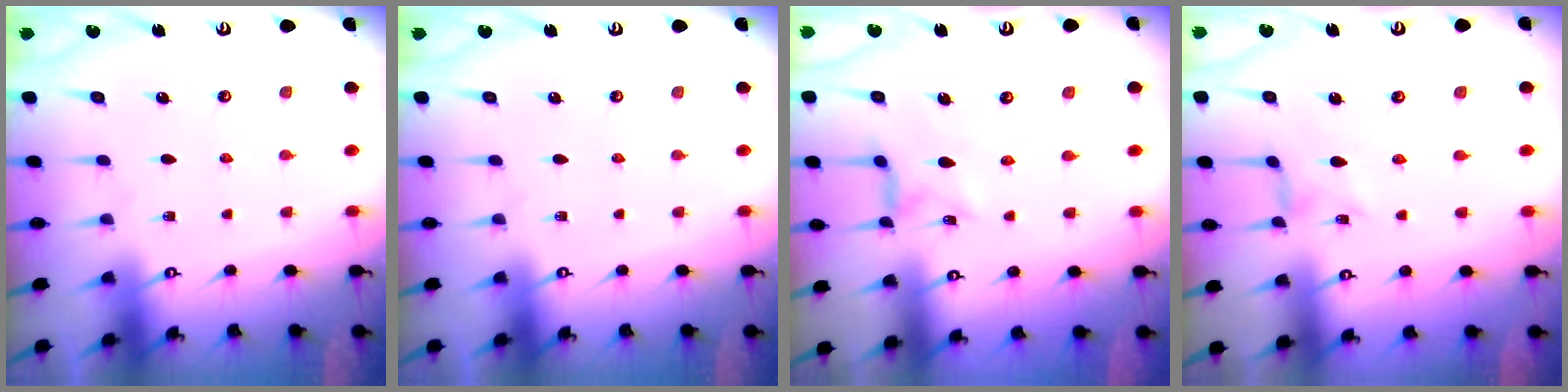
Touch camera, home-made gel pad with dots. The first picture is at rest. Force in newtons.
{"total": 0.0}
{"total": 3.0, "press": 2.9, "slide": 0.4}
{"total": 0.8, "press": 0.7, "slide": 0.2}